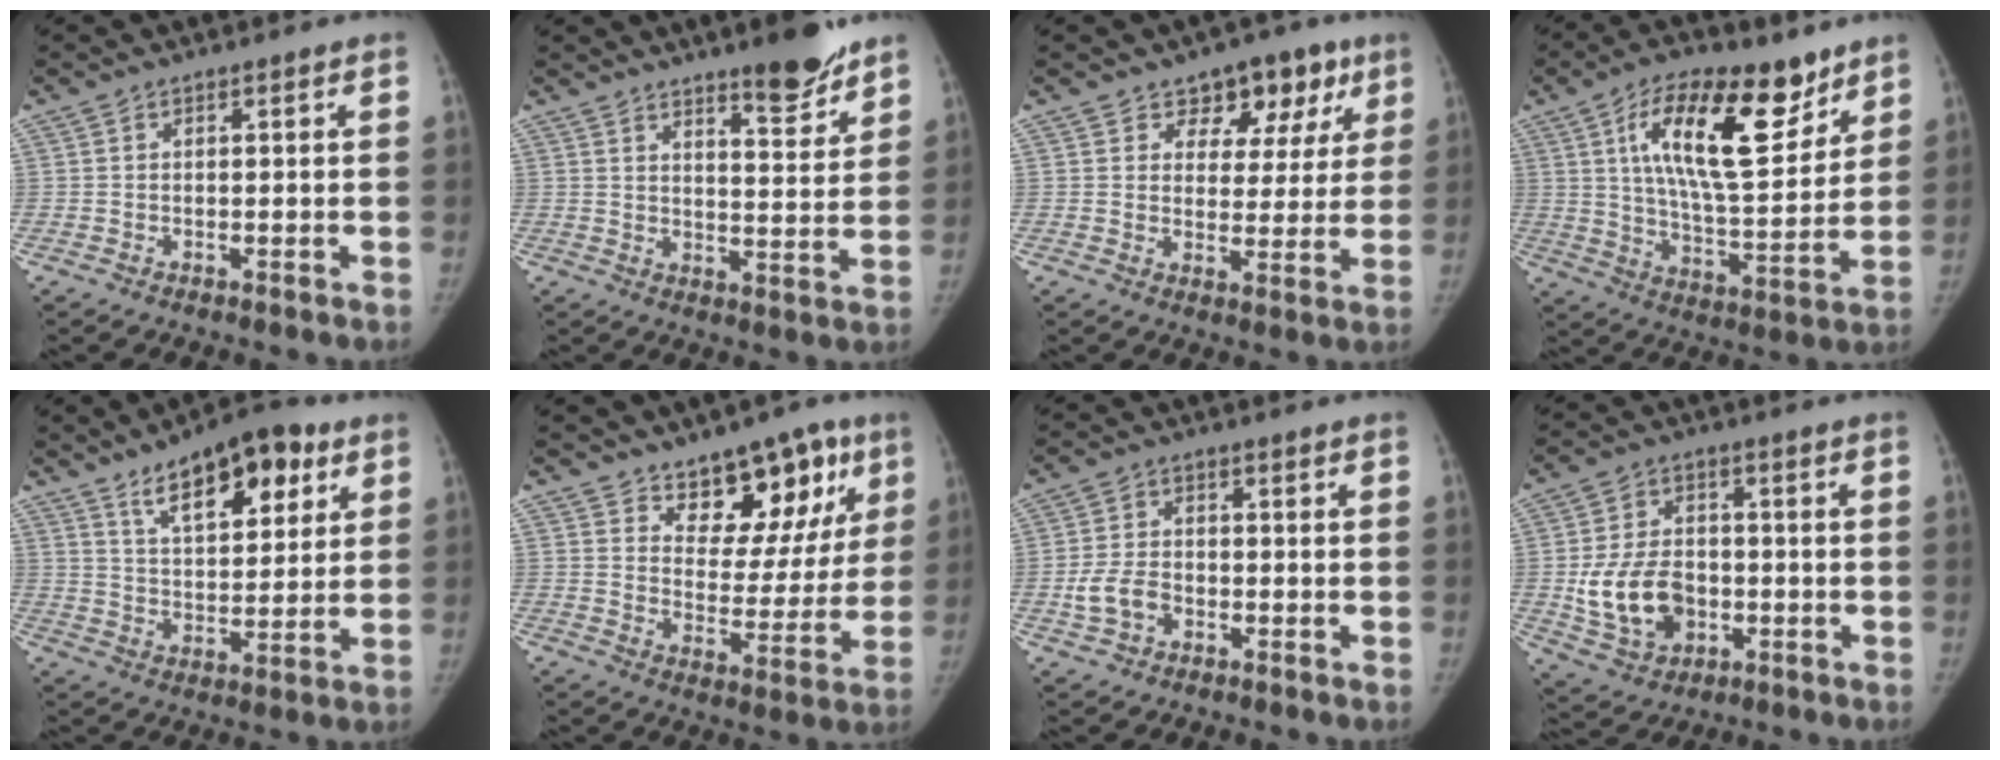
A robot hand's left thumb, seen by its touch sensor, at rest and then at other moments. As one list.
[{"total": 8.6, "force": [6.7, 2.0, 4.9], "torque": [-0.047, -0.054, 0.103]}, {"total": 9.9, "force": [5.8, 6.7, 4.2], "torque": [0.001, -0.018, 0.079]}, {"total": 20.5, "force": [9.9, 8.6, 15.7], "torque": [-0.218, -0.047, 0.169]}, {"total": 15.1, "force": [8.4, 6.7, 10.7], "torque": [-0.120, -0.031, 0.133]}, {"total": 14.2, "force": [8.8, 8.2, 7.6], "torque": [-0.033, -0.047, 0.131]}, {"total": 5.8, "force": [-1.9, 4.2, 3.5], "torque": [-0.064, 0.015, -0.035]}, {"total": 12.6, "force": [-2.3, 9.4, 8.1], "torque": [-0.125, 0.010, -0.029]}]